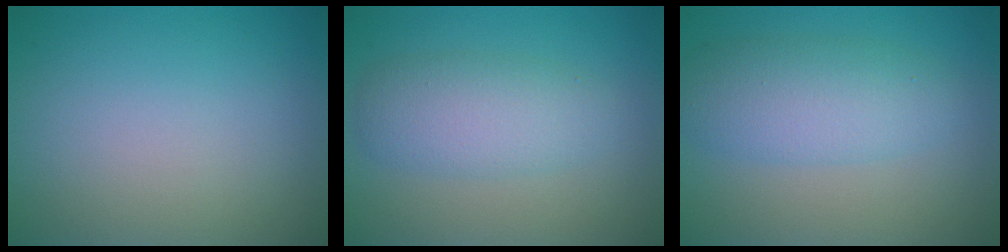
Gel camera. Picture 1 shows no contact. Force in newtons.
{"total": 4.1, "press": 4.1, "slide": 0.1}
{"total": 4.6, "press": 4.6, "slide": 0.1}